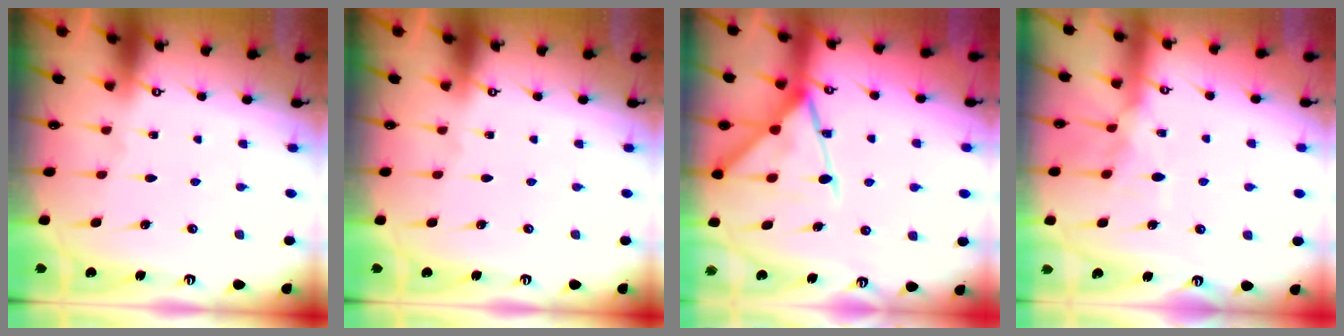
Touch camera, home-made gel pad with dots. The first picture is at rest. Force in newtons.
{"total": 0.0}
{"total": 14.9, "press": 14.9, "slide": 1.2}
{"total": 10.8, "press": 10.7, "slide": 0.9}